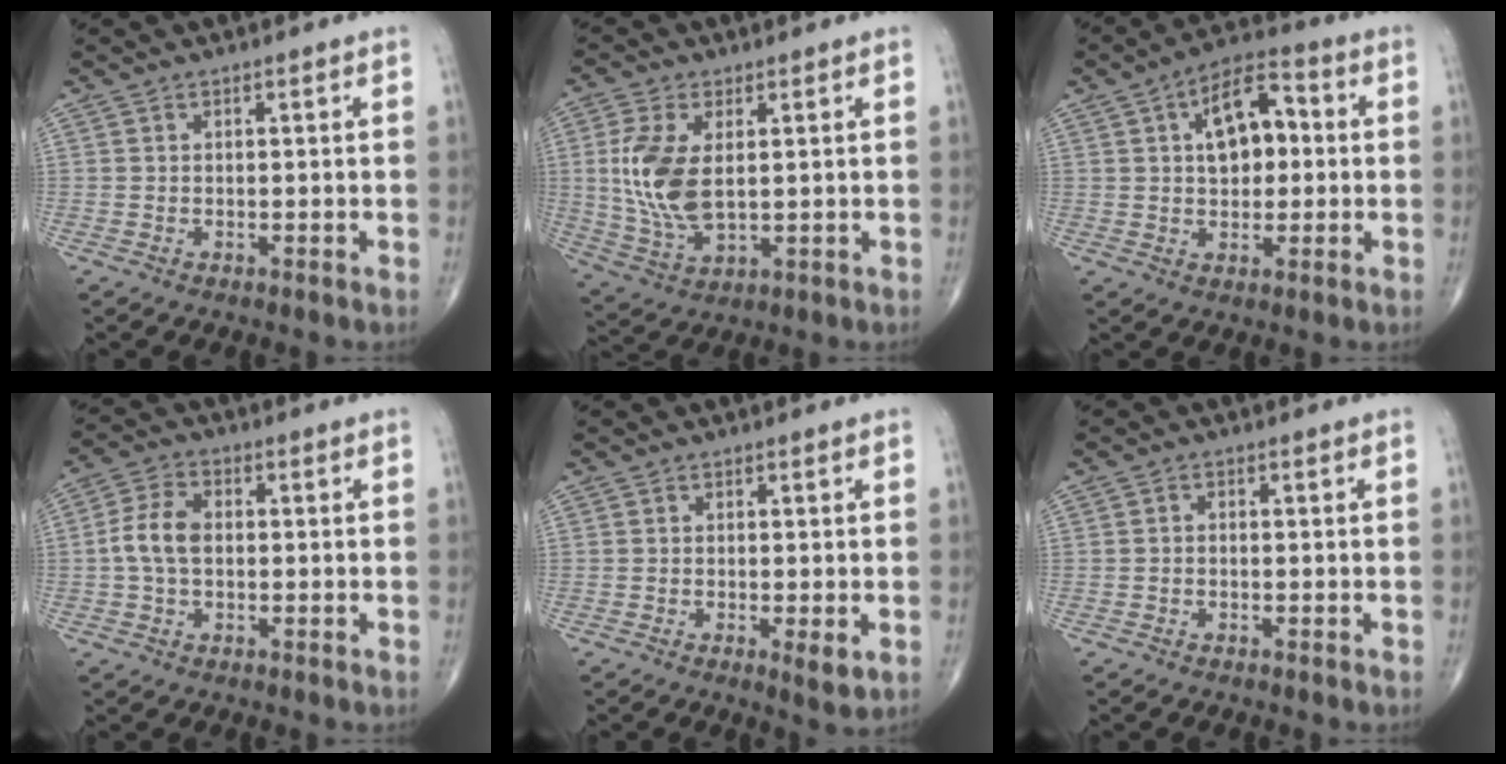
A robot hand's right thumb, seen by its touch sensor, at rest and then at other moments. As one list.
[{"total": 11.8, "force": [1.5, 6.2, 9.9], "torque": [-0.214, -0.011, 0.038]}, {"total": 11.4, "force": [1.9, 6.5, 9.1], "torque": [-0.118, 0.020, 0.023]}, {"total": 6.5, "force": [-0.2, 4.2, 5.0], "torque": [-0.104, 0.018, -0.009]}, {"total": 3.1, "force": [-0.7, 0.7, 2.9], "torque": [-0.052, -0.011, -0.014]}, {"total": 0.7, "force": [-0.4, 0.5, 0.4], "torque": [-0.005, 0.003, -0.010]}]